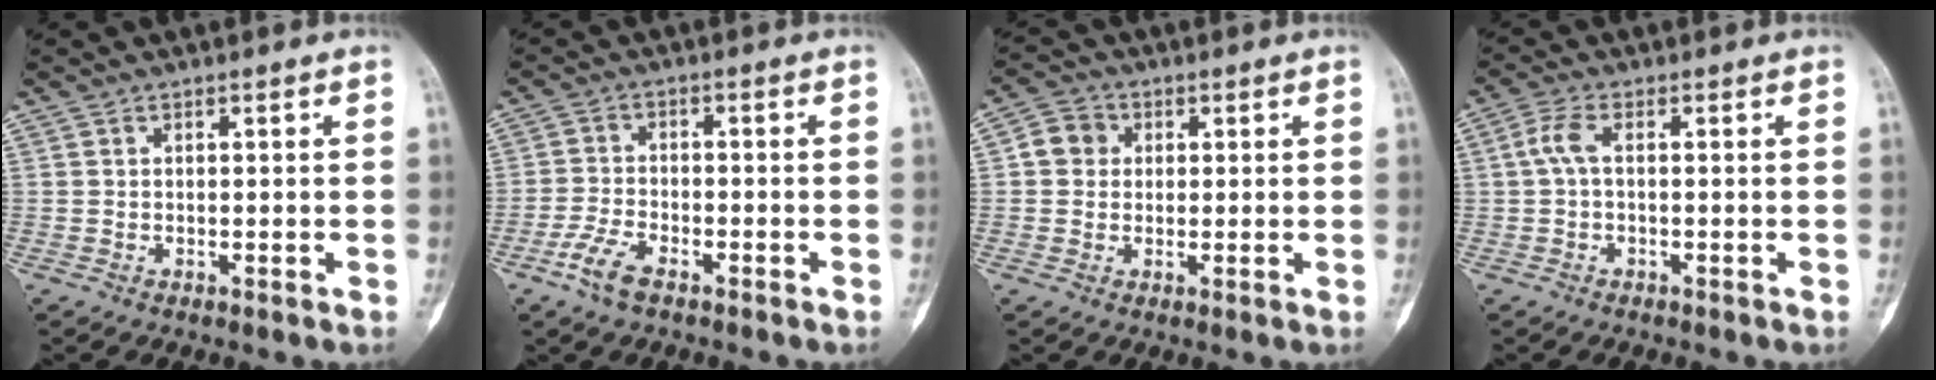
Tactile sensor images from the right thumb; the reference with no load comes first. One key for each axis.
{"total": 5.3, "fx": -3.4, "fy": 2.2, "fz": 3.4, "tx": -0.078, "ty": 0.011, "tz": -0.068}
{"total": 4.8, "fx": 0.7, "fy": 4.4, "fz": 1.8, "tx": -0.013, "ty": 0.007, "tz": 0.004}
{"total": 3.5, "fx": 0.0, "fy": 1.4, "fz": 3.2, "tx": -0.080, "ty": 0.008, "tz": -0.004}